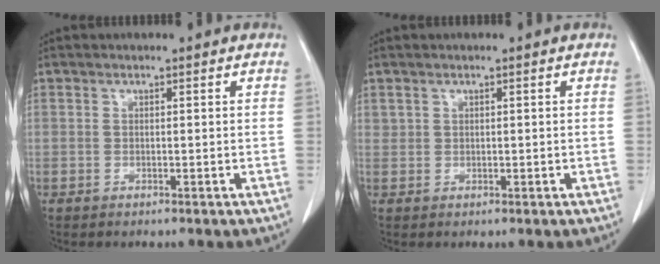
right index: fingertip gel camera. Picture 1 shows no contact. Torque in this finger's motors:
{"motor_torque": [-0.14, 0.13, -0.02, -0.01]}